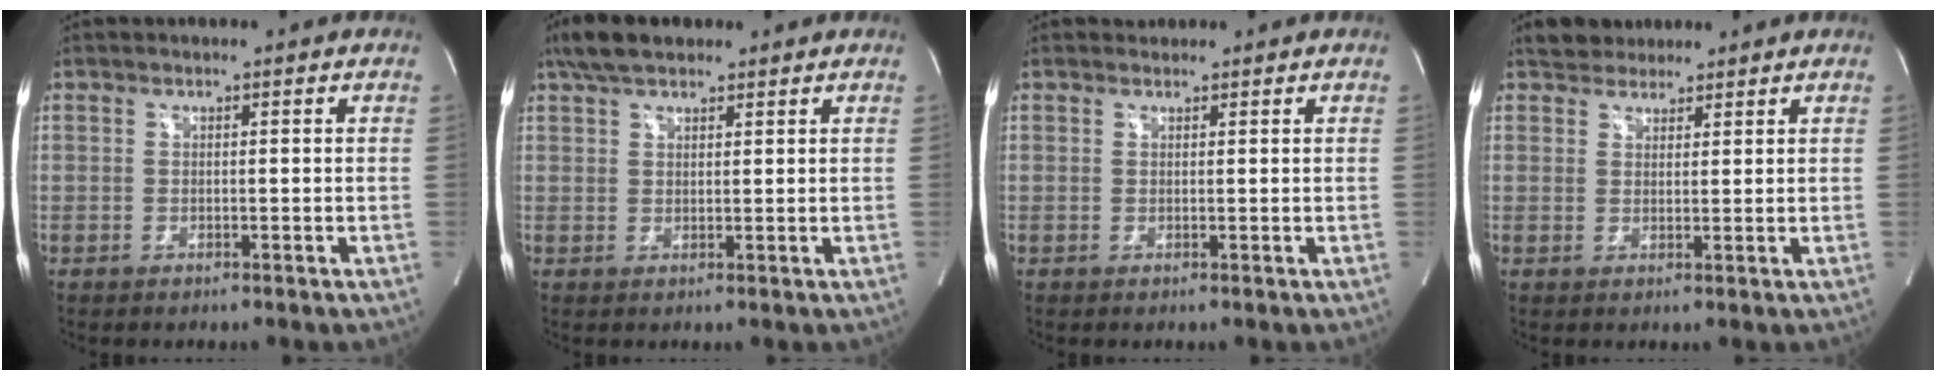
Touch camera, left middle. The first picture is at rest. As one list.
[{"total": 5.7, "force": [4.3, 2.2, 2.9], "torque": [-0.064, 0.023, 0.082]}, {"total": 0.8, "force": [0.7, 0.4, -0.2], "torque": [-0.003, 0.008, 0.011]}, {"total": 3.7, "force": [3.1, 1.9, 0.4], "torque": [-0.008, 0.017, 0.051]}]